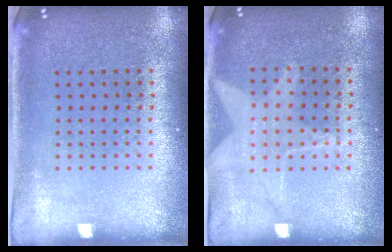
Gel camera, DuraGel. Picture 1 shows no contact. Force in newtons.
{"total": 1.1, "press": 1.0, "slide": 0.4}